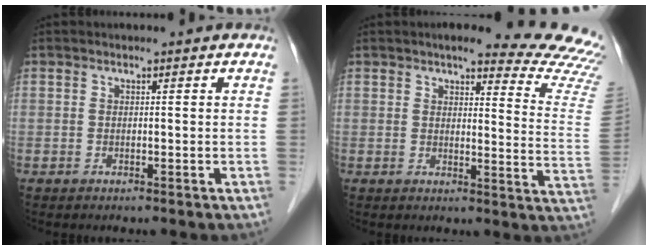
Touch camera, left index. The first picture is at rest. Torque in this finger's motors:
{"motor_torque": [0.11, -0.18, 0.14, 0.01]}